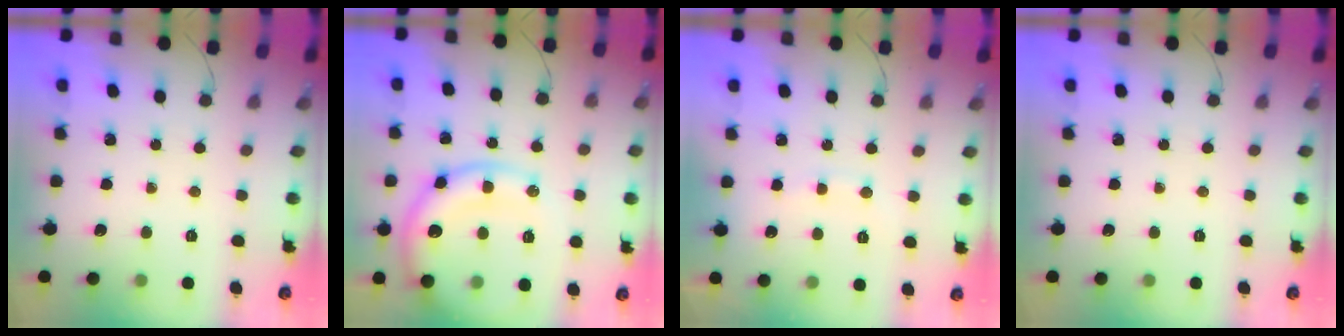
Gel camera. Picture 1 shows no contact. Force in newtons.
{"total": 17.0, "press": 16.9, "slide": 2.4}
{"total": 7.3, "press": 7.1, "slide": 1.3}
{"total": 0.0}